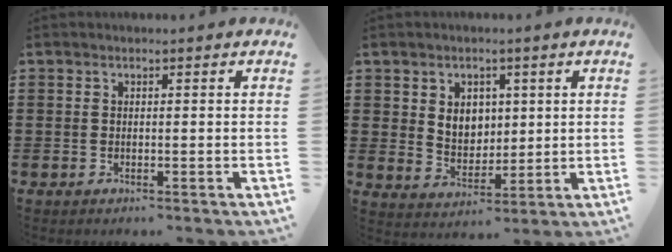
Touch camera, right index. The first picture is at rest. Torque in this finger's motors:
{"motor_torque": [0.58, 0.48, 0.22, 0.10]}